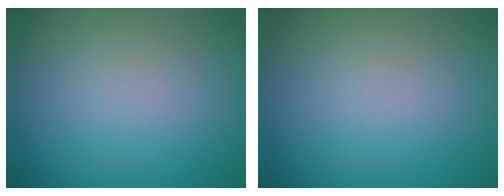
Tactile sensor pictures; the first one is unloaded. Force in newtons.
{"total": 0.0}